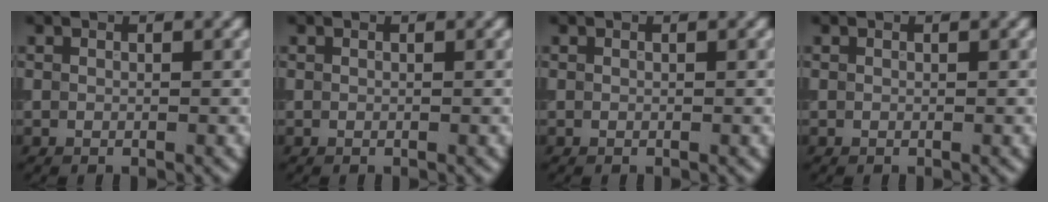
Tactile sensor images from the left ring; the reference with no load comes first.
{"total": 0.0}
{"total": 0.0}
{"total": 0.0}